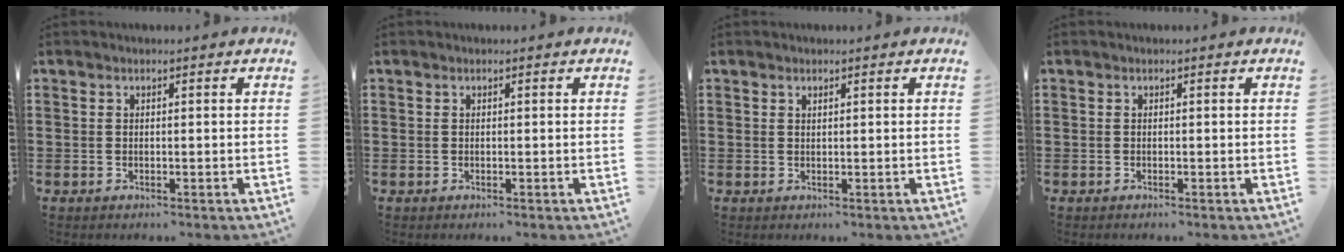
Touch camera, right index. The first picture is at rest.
{"total": 0.0}
{"total": 0.5, "force": [0.4, 0.2, 0.2], "torque": [-0.005, 0.002, 0.008]}
{"total": 0.0}